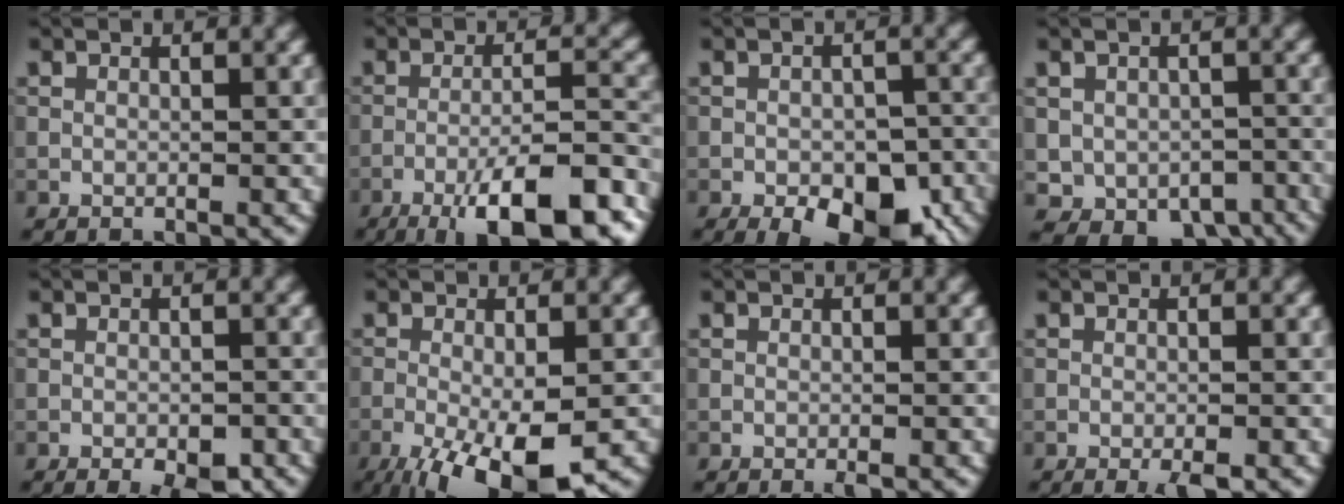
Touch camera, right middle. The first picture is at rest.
{"total": 11.6, "force": [-7.0, 2.6, 8.8], "torque": [-0.137, 0.002, -0.110]}
{"total": 8.8, "force": [-4.6, 4.2, 6.3], "torque": [-0.088, -0.015, -0.058]}
{"total": 5.5, "force": [-2.1, 4.2, 2.7], "torque": [-0.036, -0.028, -0.020]}
{"total": 3.1, "force": [-1.8, 1.1, 2.2], "torque": [-0.028, -0.002, -0.023]}
{"total": 8.3, "force": [-3.9, 2.4, 6.9], "torque": [-0.123, -0.016, -0.059]}
{"total": 0.5, "force": [-0.3, 0.0, 0.4], "torque": [-0.006, -0.003, -0.005]}
{"total": 1.8, "force": [-1.1, 0.3, 1.4], "torque": [-0.021, -0.003, -0.017]}